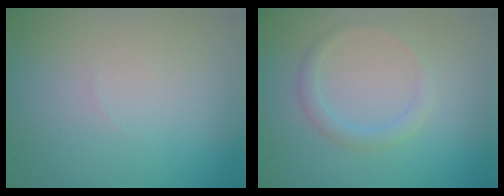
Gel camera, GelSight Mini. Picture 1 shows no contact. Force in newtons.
{"total": 1.6, "press": 1.6, "slide": 0.1}